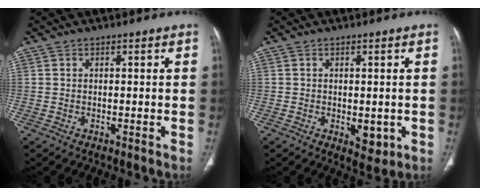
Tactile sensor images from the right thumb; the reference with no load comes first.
{"total": 3.8, "force": [-0.8, 2.1, 3.1], "torque": [-0.029, -0.007, -0.001]}